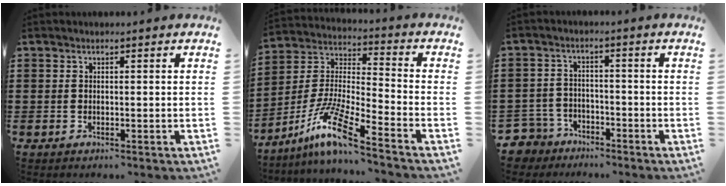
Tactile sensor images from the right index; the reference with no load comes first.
{"total": 11.2, "force": [-8.2, 0.8, 7.5], "torque": [-0.177, -0.011, -0.171]}
{"total": 4.1, "force": [-3.7, 1.8, 0.1], "torque": [-0.035, -0.005, -0.085]}